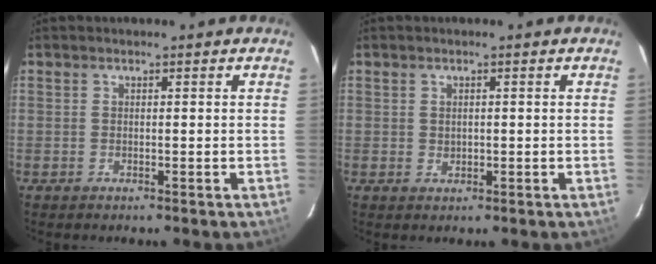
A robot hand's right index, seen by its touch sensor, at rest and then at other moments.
{"total": 1.1, "force": [0.3, 1.0, 0.4], "torque": [-0.006, 0.003, 0.007]}